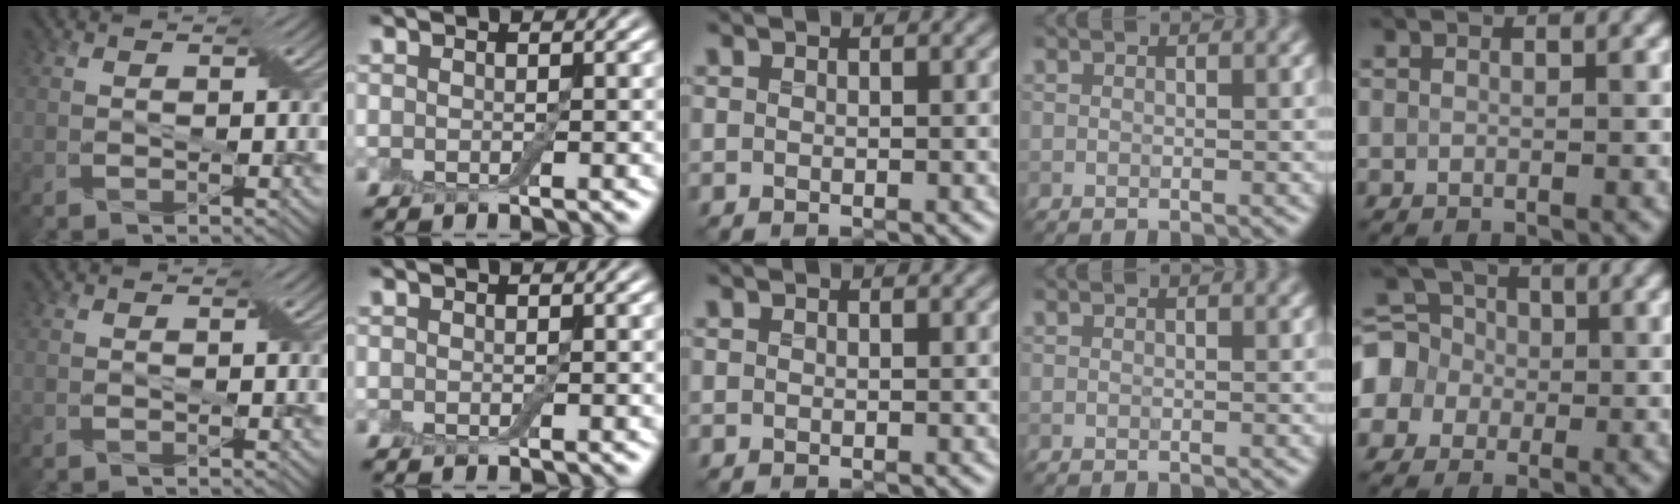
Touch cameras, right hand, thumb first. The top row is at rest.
{"little": {"total": 6.0, "force": [-0.8, 5.7, 1.9], "torque": [-0.050, 0.018, -0.047]}}